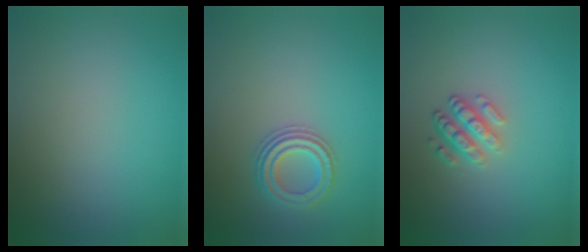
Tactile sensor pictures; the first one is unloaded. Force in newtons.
{"total": 2.5, "press": 2.4, "slide": 0.4}
{"total": 2.6, "press": 2.4, "slide": 1.1}